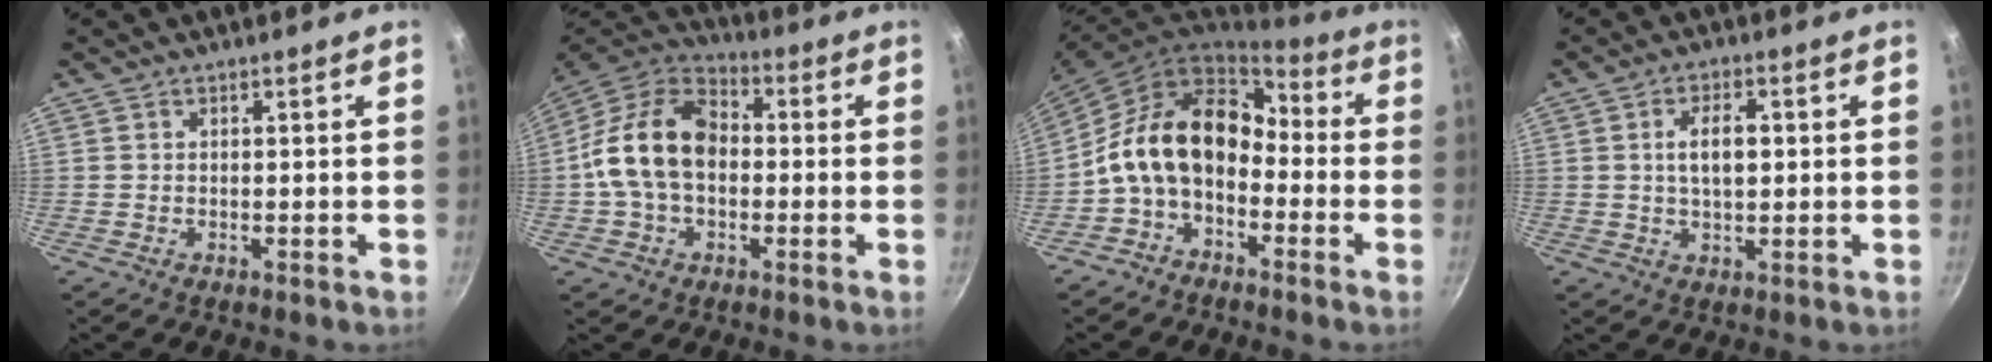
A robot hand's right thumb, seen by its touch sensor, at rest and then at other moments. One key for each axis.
{"total": 16.0, "fx": -0.5, "fy": 11.1, "fz": 11.6, "tx": -0.183, "ty": 0.039, "tz": -0.025}
{"total": 15.0, "fx": -2.8, "fy": 10.4, "fz": 10.4, "tx": -0.159, "ty": 0.064, "tz": -0.070}
{"total": 6.0, "fx": 0.7, "fy": 3.0, "fz": 5.1, "tx": -0.077, "ty": 0.008, "tz": 0.011}